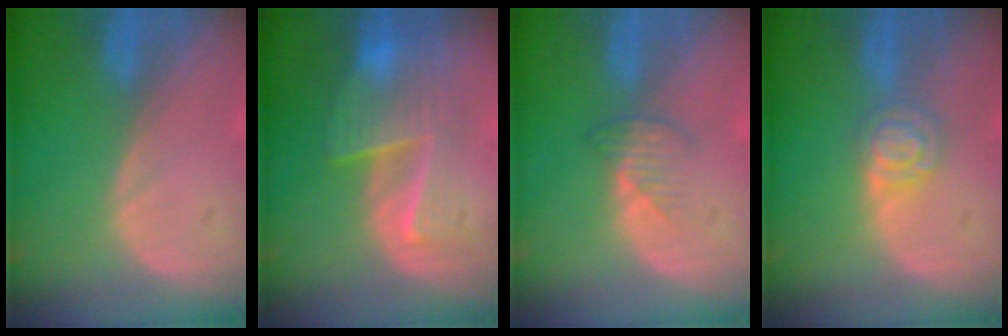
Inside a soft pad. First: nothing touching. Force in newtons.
{"total": 6.8, "press": 6.8, "slide": 0.4}
{"total": 2.8, "press": 2.7, "slide": 0.8}
{"total": 4.7, "press": 4.2, "slide": 2.1}